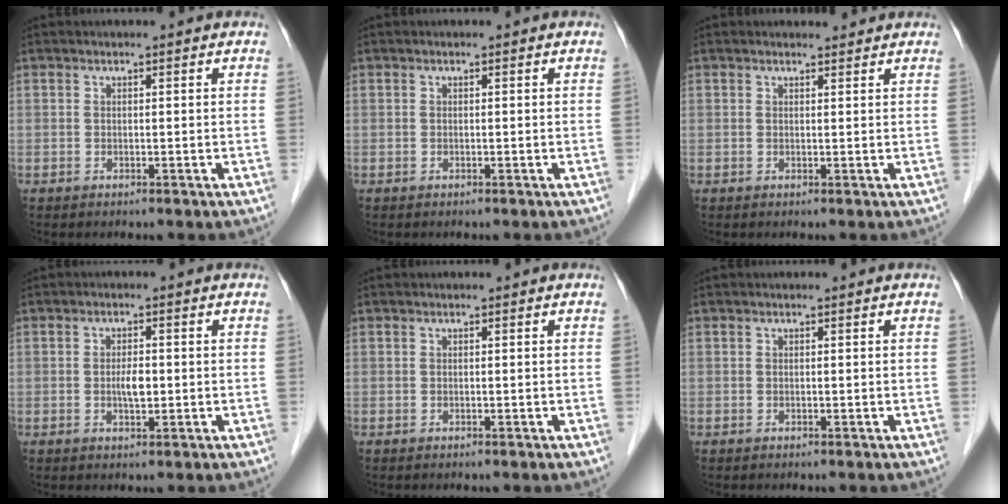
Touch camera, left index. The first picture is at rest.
{"total": 0.0}
{"total": 1.8, "force": [1.7, 0.5, 0.2], "torque": [-0.007, 0.005, 0.024]}
{"total": 2.6, "force": [-0.5, 1.0, 2.4], "torque": [-0.044, -0.001, -0.006]}
{"total": 0.0}
{"total": 0.0}